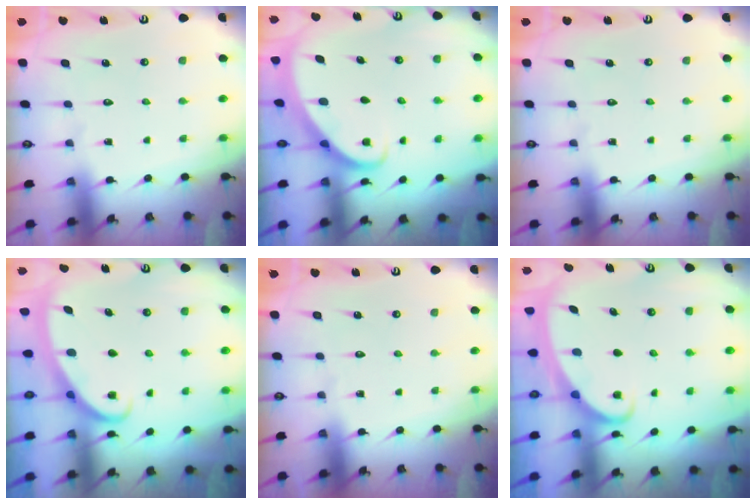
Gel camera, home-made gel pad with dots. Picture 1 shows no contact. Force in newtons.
{"total": 2.8, "press": 2.8, "slide": 0.2}
{"total": 0.0}
{"total": 2.7, "press": 2.7, "slide": 0.3}
{"total": 0.0}
{"total": 2.1, "press": 2.1, "slide": 0.3}